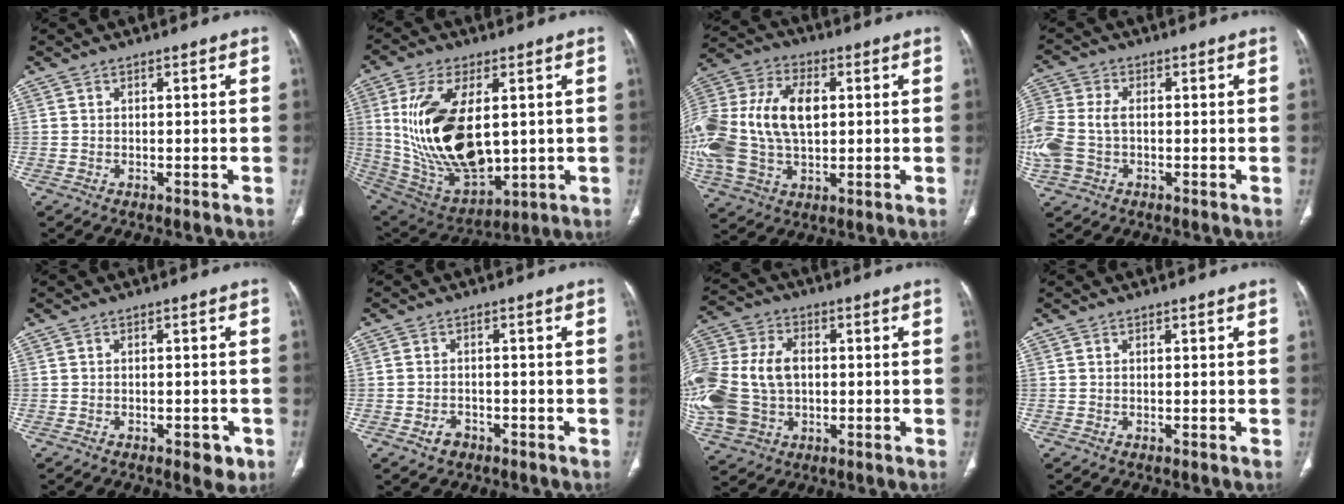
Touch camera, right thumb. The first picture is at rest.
{"total": 22.8, "force": [2.3, 12.2, 19.2], "torque": [-0.361, -0.020, 0.066]}
{"total": 24.3, "force": [1.7, 15.3, 18.8], "torque": [-0.440, 0.017, 0.041]}
{"total": 11.8, "force": [-1.3, 8.1, 8.5], "torque": [-0.232, 0.018, -0.023]}
{"total": 3.6, "force": [-1.7, 1.8, 2.7], "torque": [-0.023, 0.004, -0.017]}
{"total": 2.7, "force": [-1.5, 2.0, 1.1], "torque": [-0.017, 0.014, -0.020]}
{"total": 22.6, "force": [-0.8, 16.5, 15.4], "torque": [-0.379, 0.017, 0.001]}
{"total": 0.0}